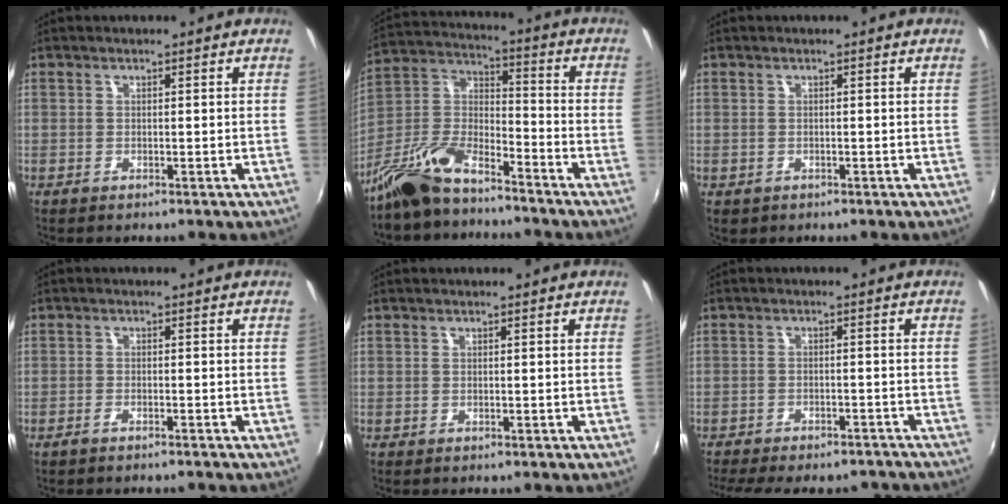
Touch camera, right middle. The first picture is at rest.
{"total": 13.0, "force": [-9.8, 4.7, 7.3], "torque": [-0.170, 0.004, -0.194]}
{"total": 0.7, "force": [-0.2, 0.6, 0.4], "torque": [-0.007, -0.004, -0.003]}
{"total": 2.1, "force": [-1.8, 0.4, 0.9], "torque": [-0.028, -0.003, -0.037]}
{"total": 0.0}
{"total": 14.8, "force": [-12.8, 4.1, 6.1], "torque": [-0.135, -0.017, -0.168]}